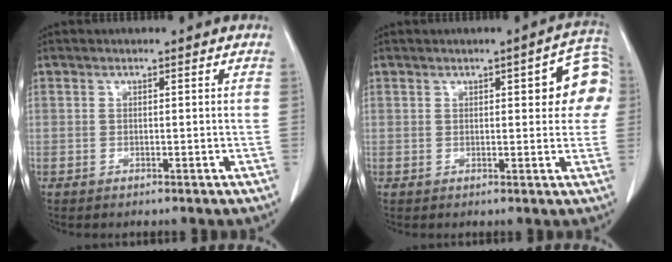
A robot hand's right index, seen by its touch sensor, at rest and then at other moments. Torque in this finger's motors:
{"motor_torque": [0.51, 0.02, 0.10, 0.03]}